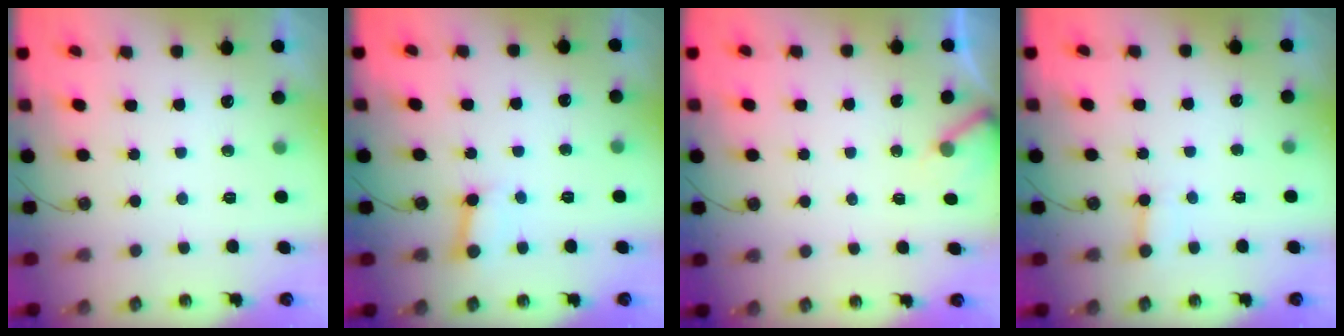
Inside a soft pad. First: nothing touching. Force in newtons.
{"total": 3.1, "press": 3.1, "slide": 0.1}
{"total": 2.7, "press": 2.7, "slide": 0.2}
{"total": 2.5, "press": 2.5, "slide": 0.4}